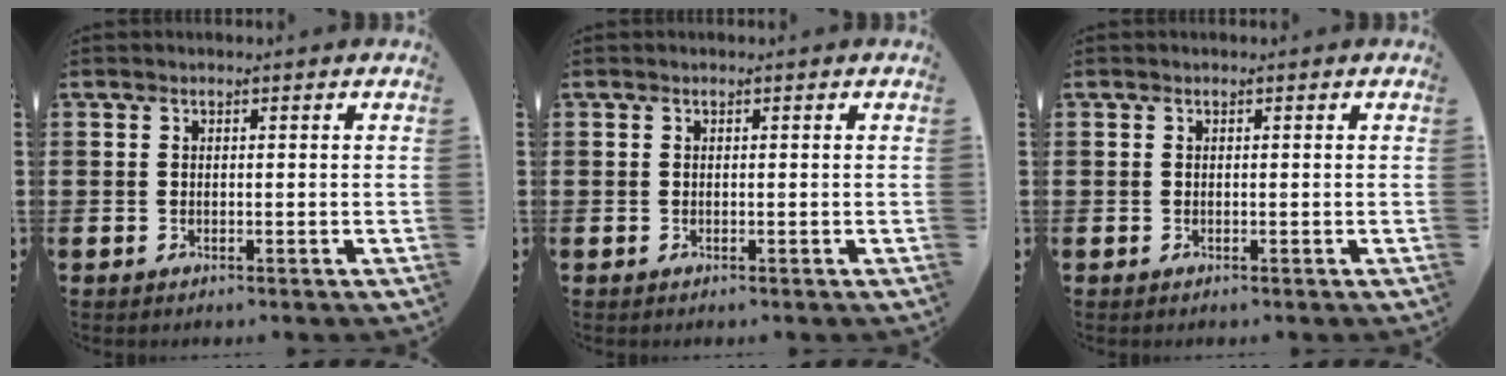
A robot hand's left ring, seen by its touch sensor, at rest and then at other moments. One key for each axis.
{"total": 0.0}
{"total": 0.0}